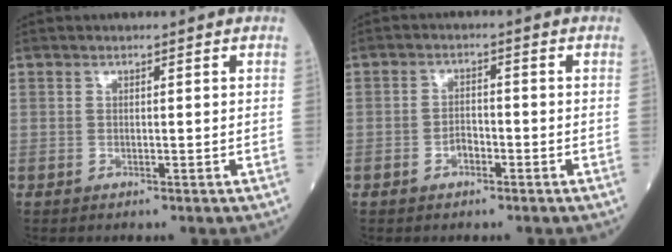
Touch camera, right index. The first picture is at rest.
{"total": 2.7, "force": [-1.4, 1.3, 1.8], "torque": [-0.032, 0.005, -0.026]}